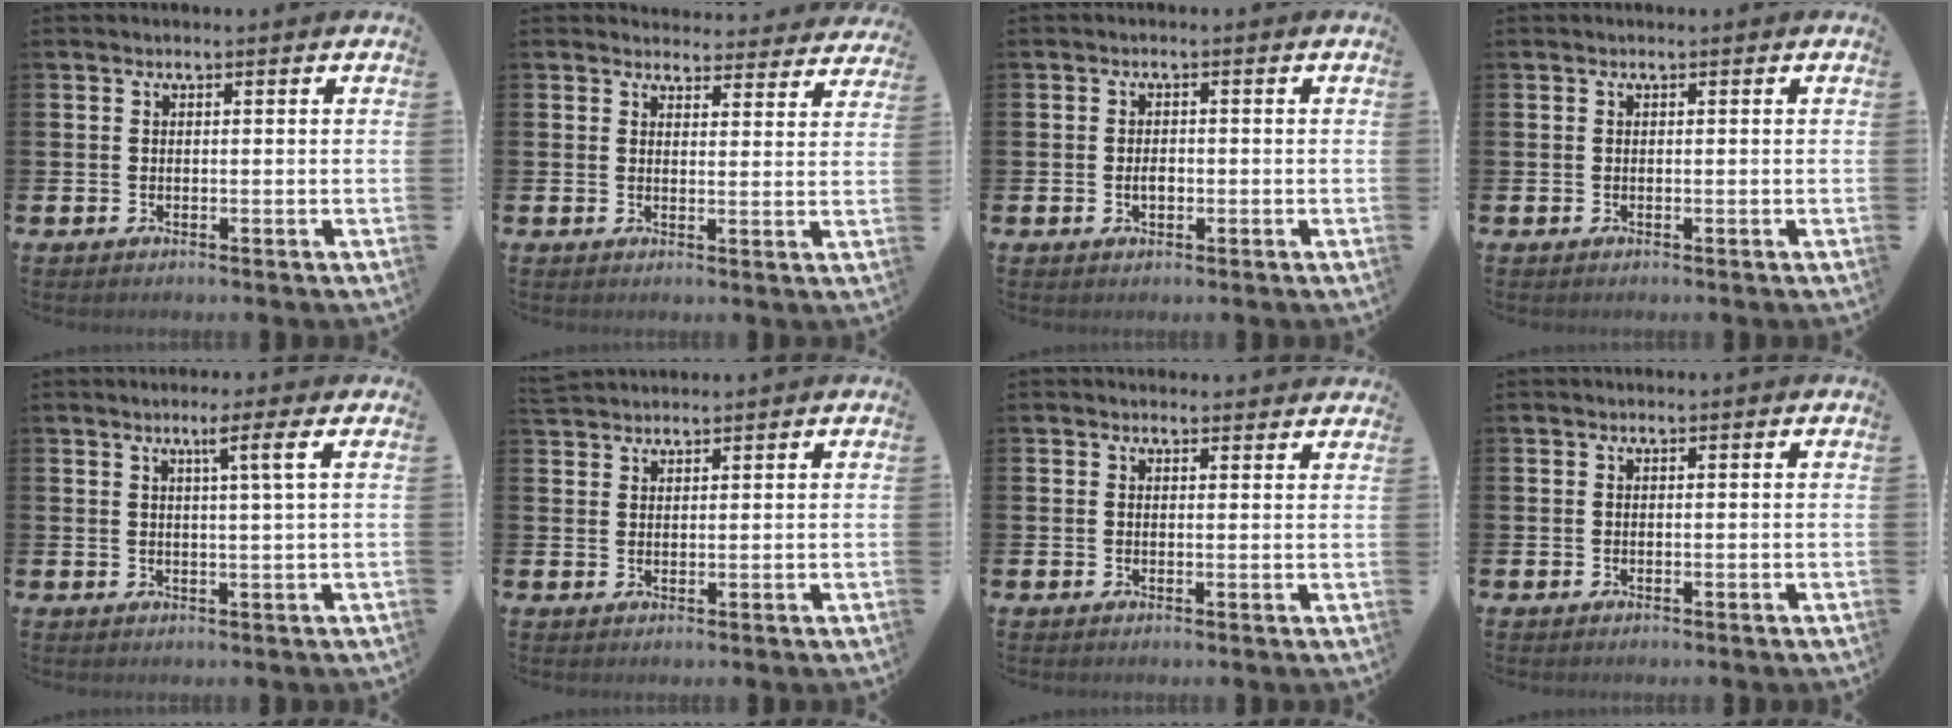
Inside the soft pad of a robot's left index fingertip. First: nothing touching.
{"total": 3.7, "force": [3.6, 0.9, -0.1], "torque": [0.008, -0.027, 0.063]}
{"total": 1.7, "force": [-0.3, 1.0, 1.3], "torque": [-0.009, -0.002, -0.010]}
{"total": 0.0}
{"total": 3.3, "force": [1.5, -0.4, 2.9], "torque": [-0.049, -0.006, 0.020]}
{"total": 2.1, "force": [2.0, 0.4, -0.1], "torque": [-0.003, -0.004, 0.039]}
{"total": 1.4, "force": [1.3, 0.3, -0.1], "torque": [0.014, -0.007, 0.022]}
{"total": 0.0}